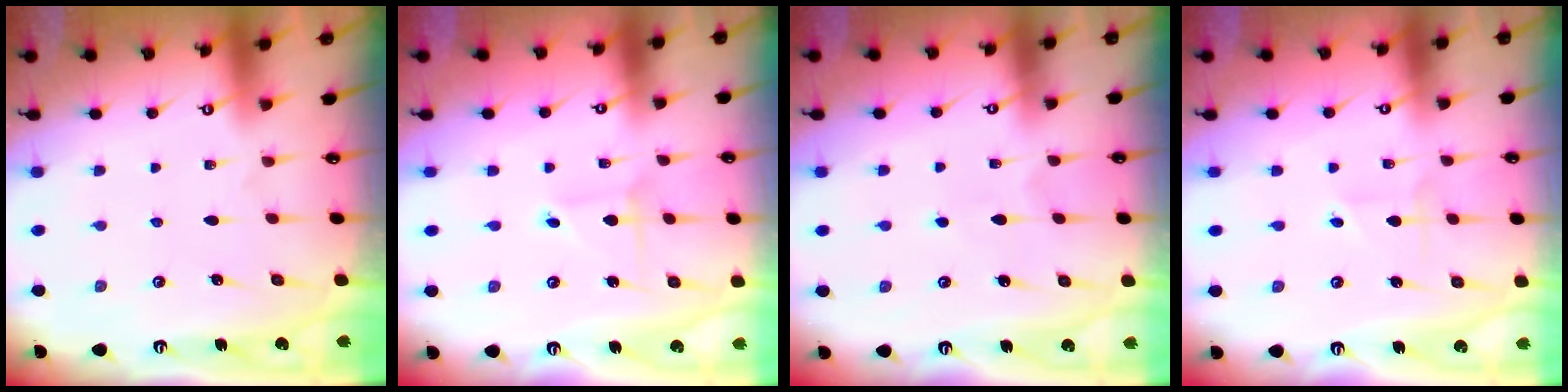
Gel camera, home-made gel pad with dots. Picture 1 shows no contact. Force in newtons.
{"total": 1.4, "press": 1.4, "slide": 0.1}
{"total": 4.3, "press": 4.2, "slide": 0.6}
{"total": 2.3, "press": 2.3, "slide": 0.1}